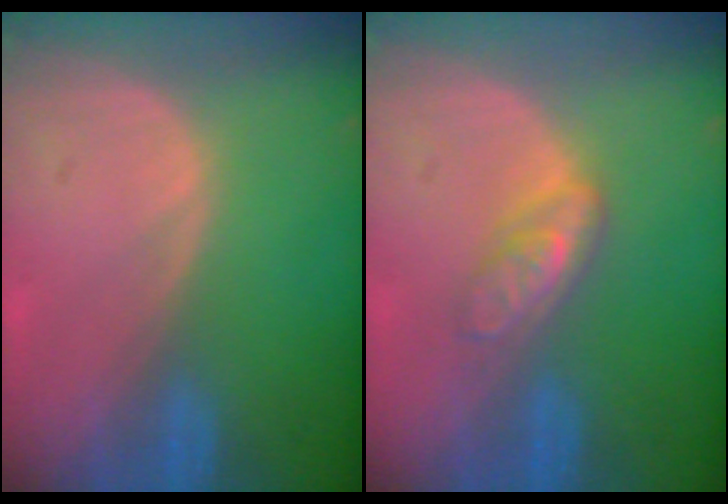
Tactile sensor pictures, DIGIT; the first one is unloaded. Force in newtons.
{"total": 4.7, "press": 4.2, "slide": 2.2}